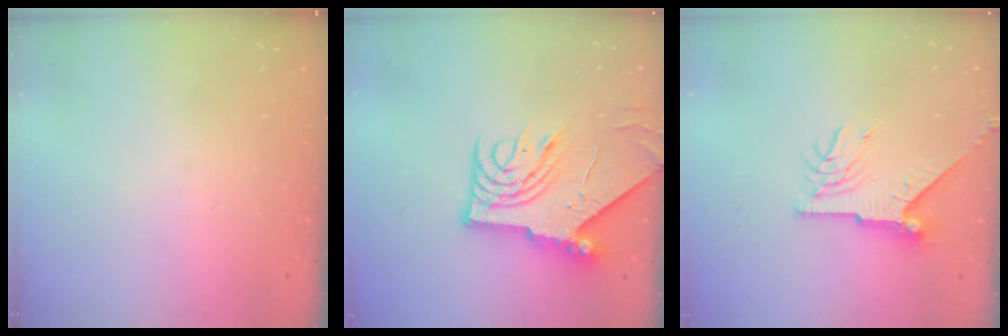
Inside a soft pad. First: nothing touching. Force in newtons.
{"total": 14.4, "press": 14.4, "slide": 1.3}
{"total": 9.2, "press": 9.2, "slide": 0.2}